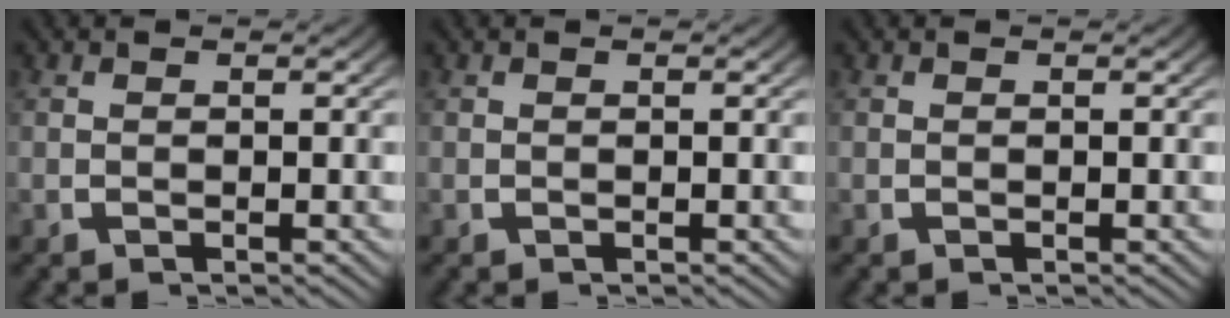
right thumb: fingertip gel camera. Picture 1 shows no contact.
{"total": 0.0}
{"total": 0.0}